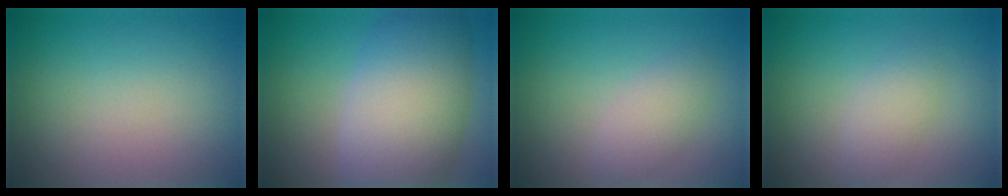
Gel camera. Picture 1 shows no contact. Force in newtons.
{"total": 10.2, "press": 10.2, "slide": 0.6}
{"total": 2.1, "press": 2.1, "slide": 0.2}
{"total": 2.1, "press": 2.1, "slide": 0.1}